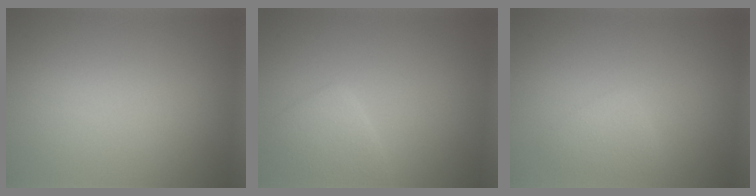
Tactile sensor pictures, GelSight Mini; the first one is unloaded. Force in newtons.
{"total": 2.5, "press": 2.5, "slide": 0.2}
{"total": 1.6, "press": 1.6, "slide": 0.1}